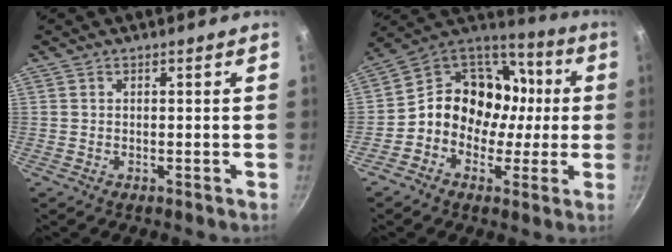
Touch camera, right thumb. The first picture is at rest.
{"total": 16.7, "force": [-0.6, 14.2, 8.6], "torque": [-0.091, 0.050, -0.027]}